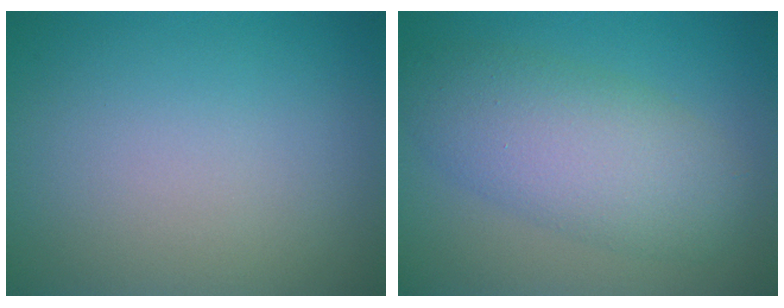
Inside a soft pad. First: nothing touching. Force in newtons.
{"total": 6.4, "press": 6.4, "slide": 0.3}